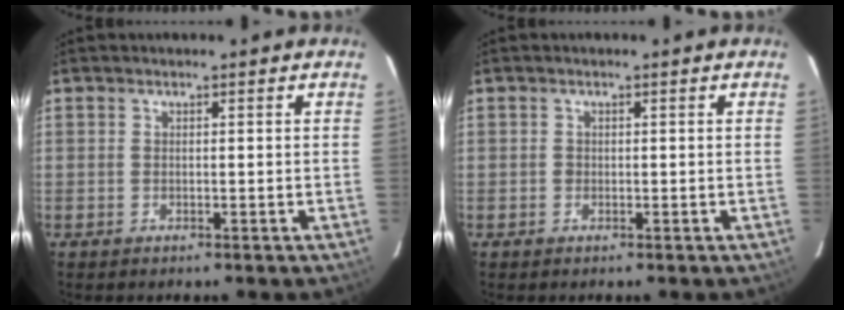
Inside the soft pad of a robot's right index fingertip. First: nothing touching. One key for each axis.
{"total": 0.5, "fx": -0.2, "fy": 0.5, "fz": 0.0, "tx": 0.003, "ty": 0.000, "tz": -0.004}